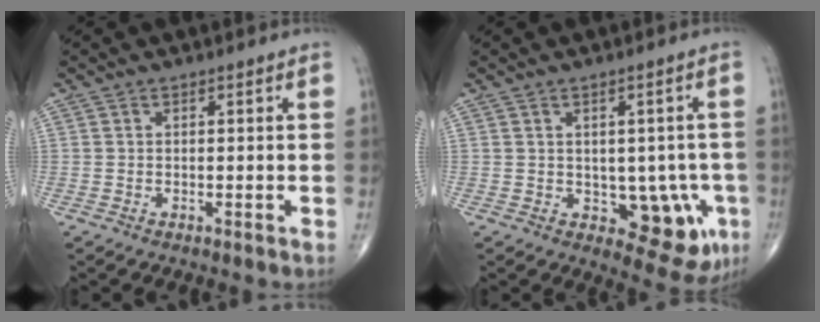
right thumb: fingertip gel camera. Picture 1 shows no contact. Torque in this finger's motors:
{"motor_torque": [-0.02, 0.37, 0.31, 0.29, 0.09]}